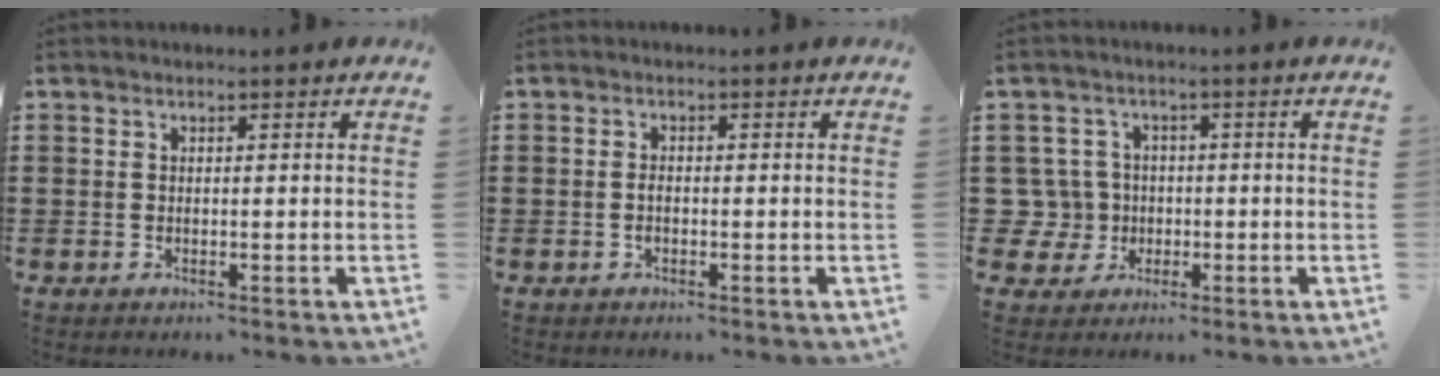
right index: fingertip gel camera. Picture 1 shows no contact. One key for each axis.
{"total": 1.3, "fx": -0.4, "fy": 0.5, "fz": 1.1, "tx": -0.023, "ty": -0.003, "tz": -0.006}
{"total": 5.7, "fx": -0.5, "fy": 5.5, "fz": 1.6, "tx": -0.073, "ty": 0.010, "tz": -0.015}